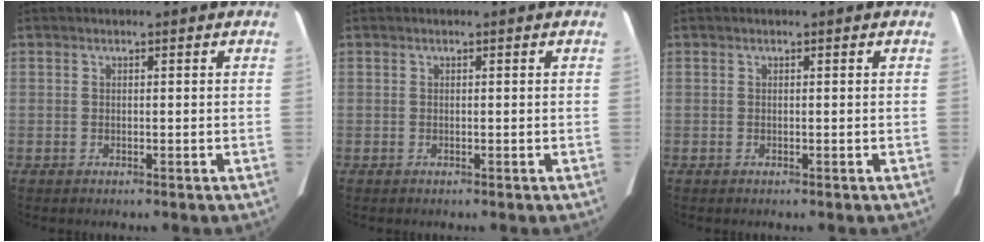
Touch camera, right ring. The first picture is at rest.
{"total": 0.0}
{"total": 0.0}